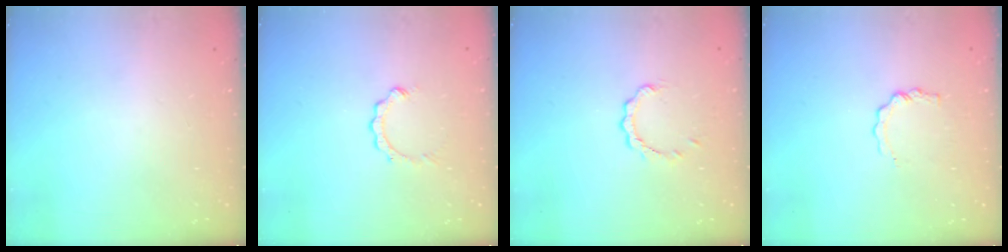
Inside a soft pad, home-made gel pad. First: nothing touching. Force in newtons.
{"total": 2.5, "press": 2.5, "slide": 0.4}
{"total": 2.6, "press": 2.5, "slide": 0.3}
{"total": 3.5, "press": 3.5, "slide": 0.3}